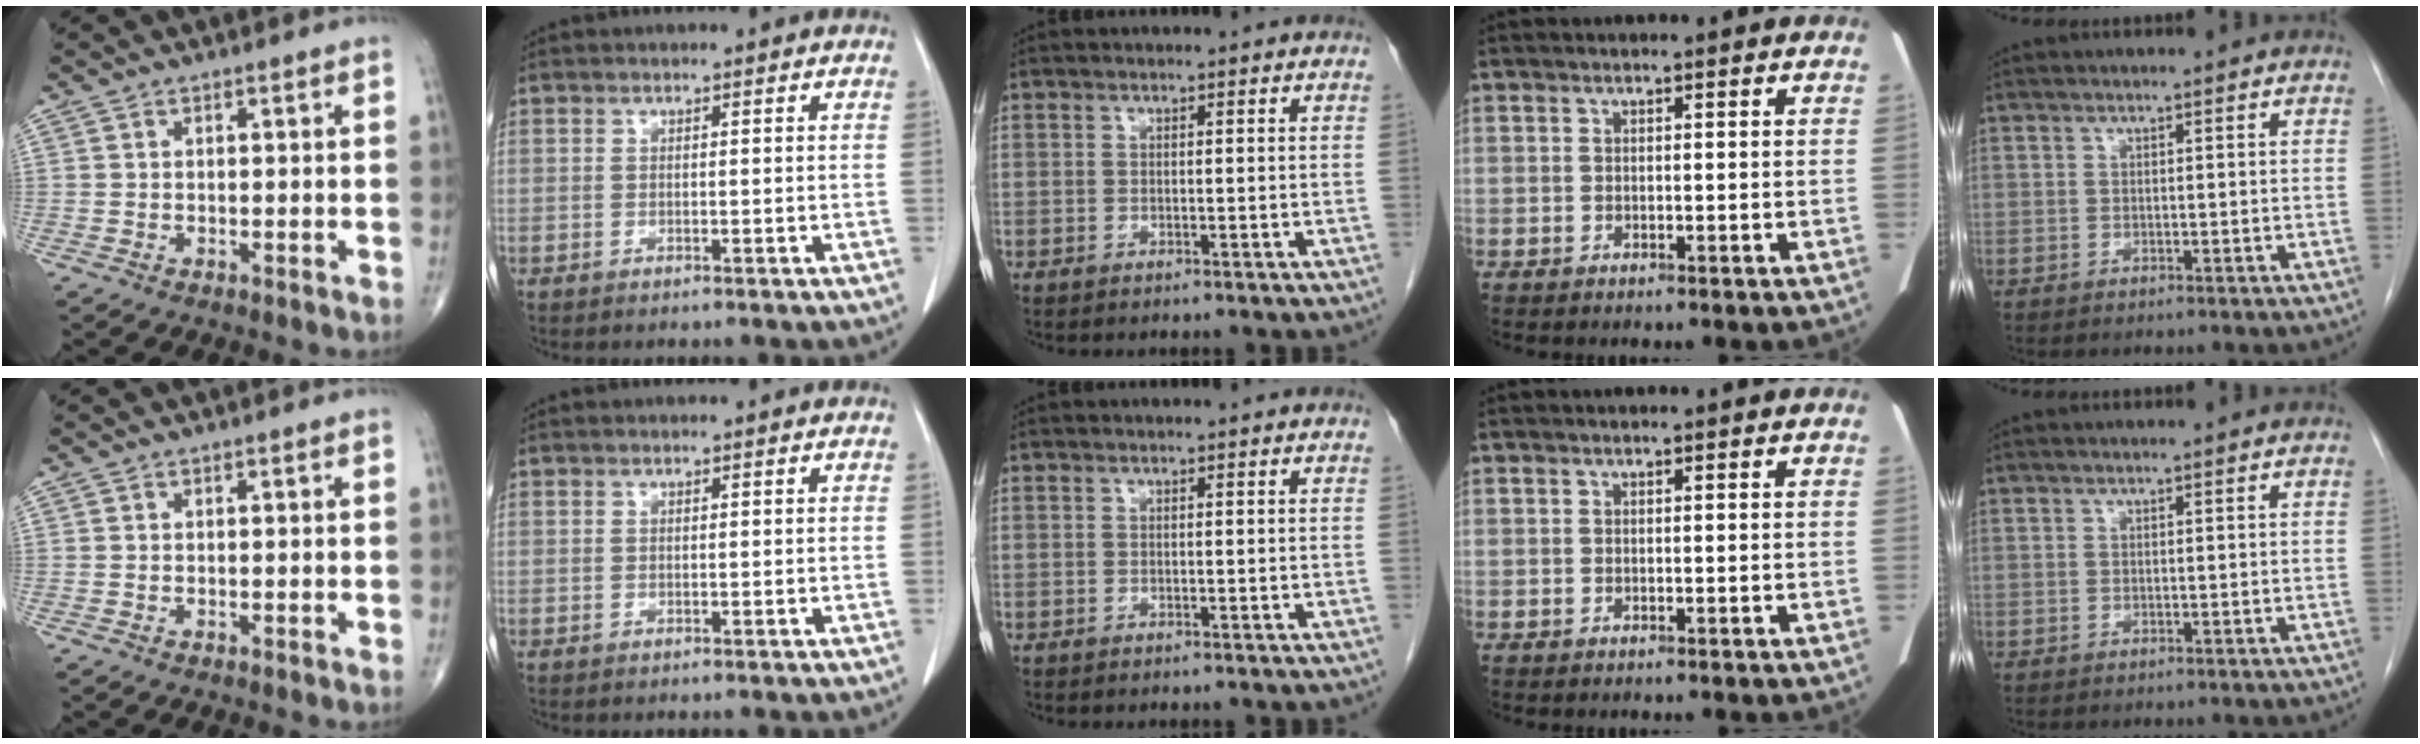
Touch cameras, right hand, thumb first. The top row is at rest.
{}